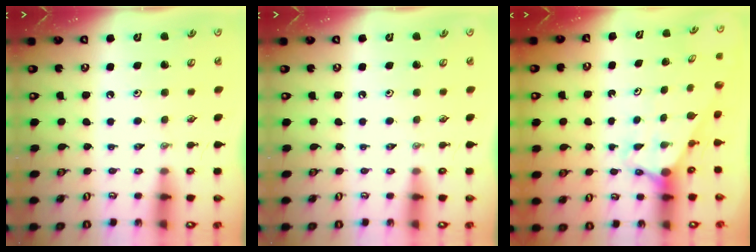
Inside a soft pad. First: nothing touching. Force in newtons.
{"total": 0.0}
{"total": 2.7, "press": 2.7, "slide": 0.0}